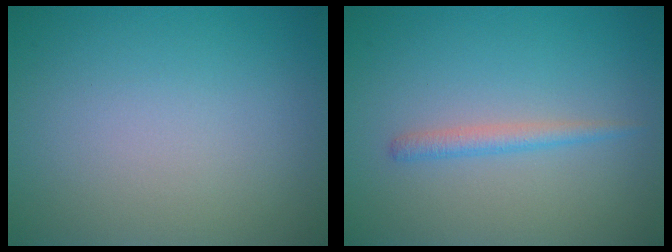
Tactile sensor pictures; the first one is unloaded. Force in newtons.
{"total": 1.5, "press": 1.5, "slide": 0.1}